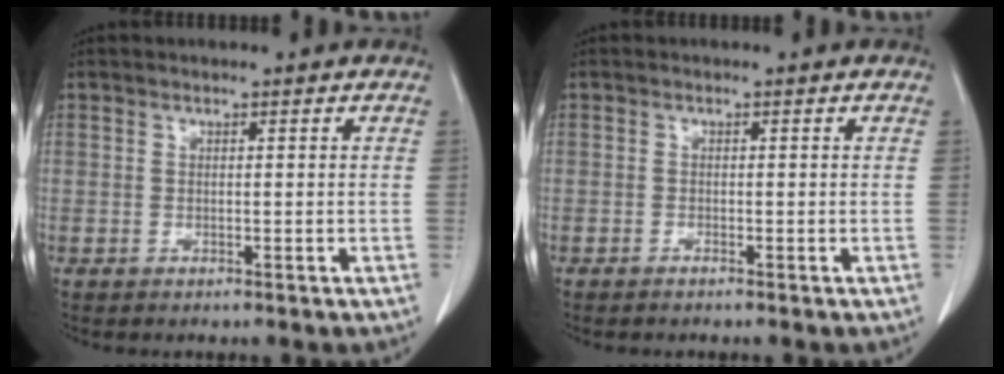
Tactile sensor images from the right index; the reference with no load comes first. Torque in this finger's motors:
{"motor_torque": [0.05, -0.13, -0.03, 0.01]}